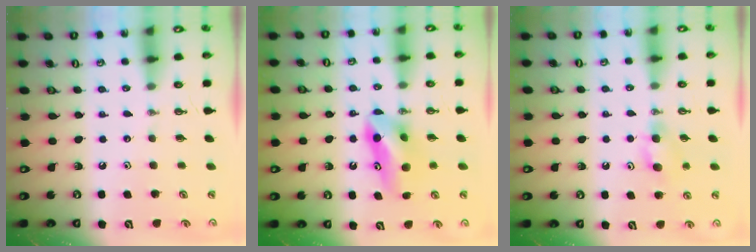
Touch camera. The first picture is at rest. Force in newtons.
{"total": 8.3, "press": 8.1, "slide": 1.8}
{"total": 5.6, "press": 5.5, "slide": 1.3}